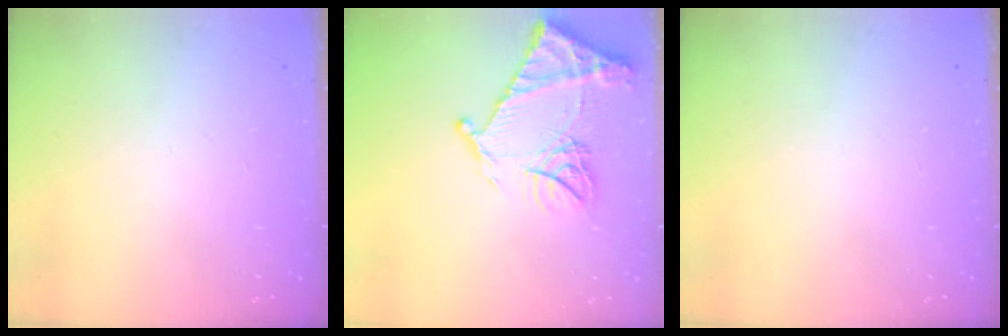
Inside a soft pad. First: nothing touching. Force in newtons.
{"total": 17.2, "press": 17.1, "slide": 1.7}
{"total": 0.0}